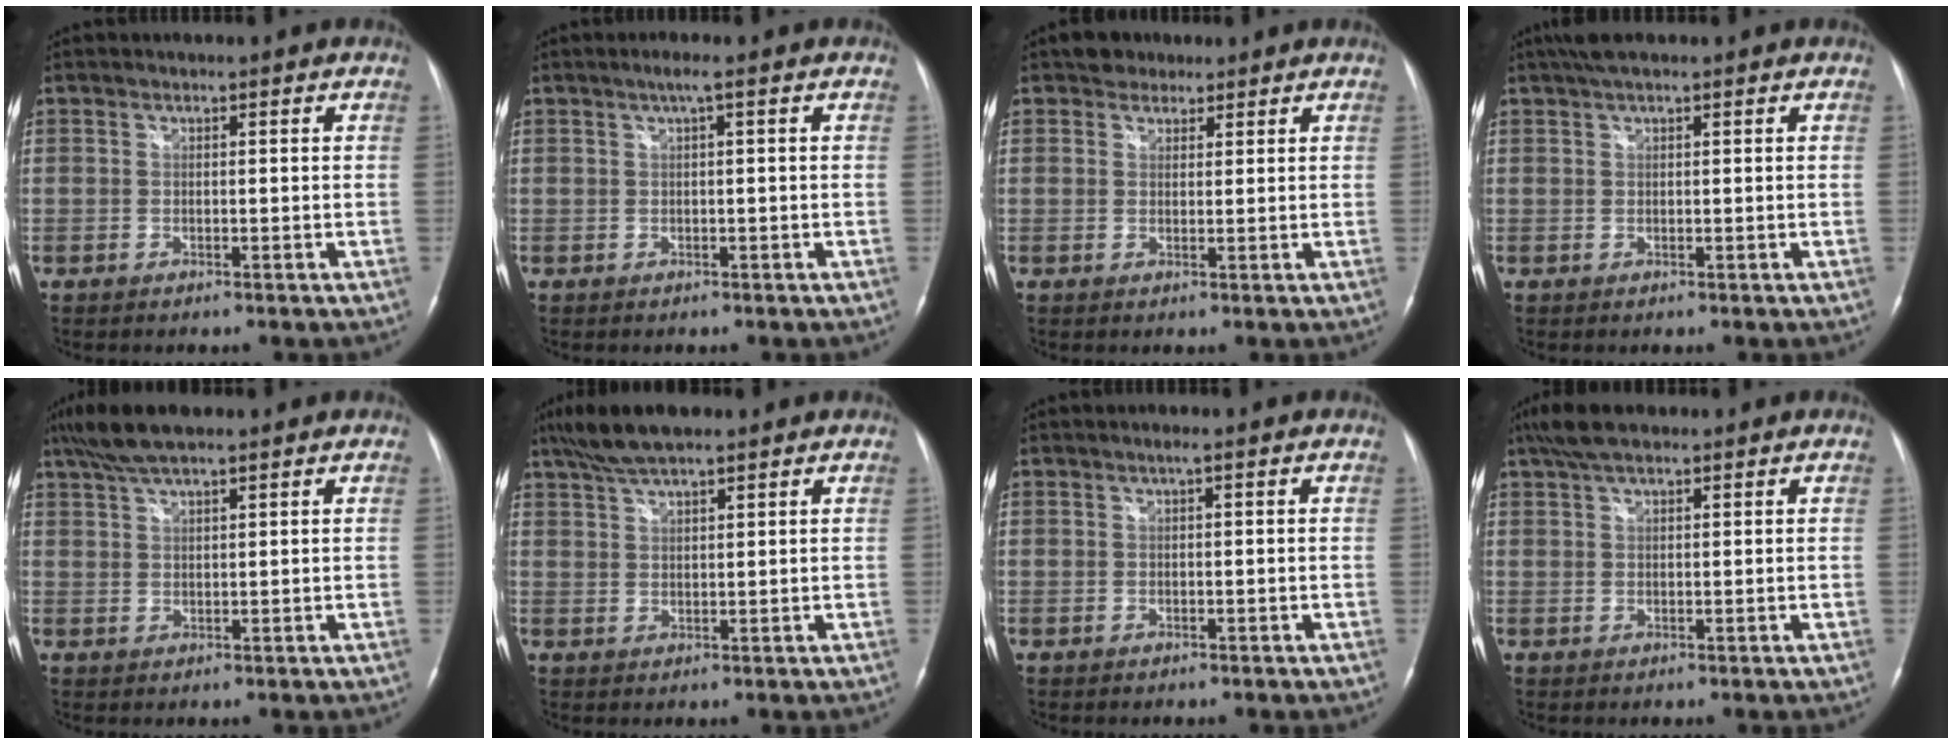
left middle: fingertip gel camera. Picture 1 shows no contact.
{"total": 1.6, "force": [0.6, -0.2, 1.5], "torque": [-0.029, 0.006, 0.010]}
{"total": 2.8, "force": [2.1, 1.8, 0.4], "torque": [-0.009, 0.011, 0.031]}
{"total": 3.5, "force": [2.5, 0.5, 2.3], "torque": [-0.046, 0.026, 0.046]}
{"total": 7.0, "force": [5.4, 1.3, 4.2], "torque": [-0.086, 0.028, 0.099]}
{"total": 7.5, "force": [5.9, 1.5, 4.4], "torque": [-0.088, 0.025, 0.105]}
{"total": 0.7, "force": [0.3, -0.1, 0.6], "torque": [-0.012, 0.002, 0.003]}
{"total": 5.2, "force": [3.9, 1.5, 3.1], "torque": [-0.069, 0.023, 0.072]}